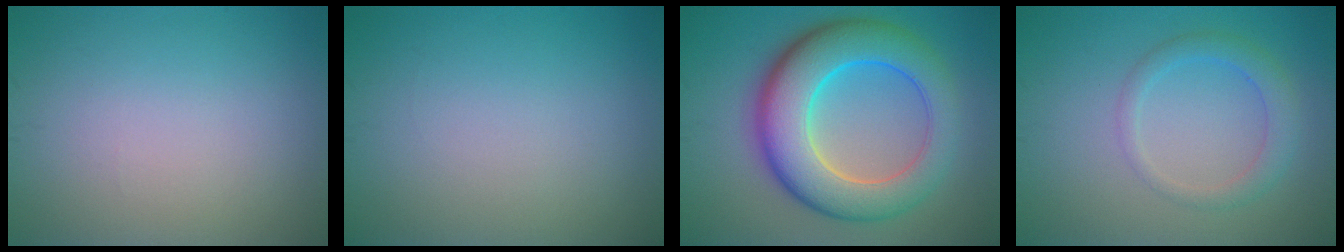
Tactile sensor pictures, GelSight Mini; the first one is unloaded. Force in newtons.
{"total": 0.0}
{"total": 10.5, "press": 10.5, "slide": 0.1}
{"total": 2.6, "press": 2.6, "slide": 0.0}